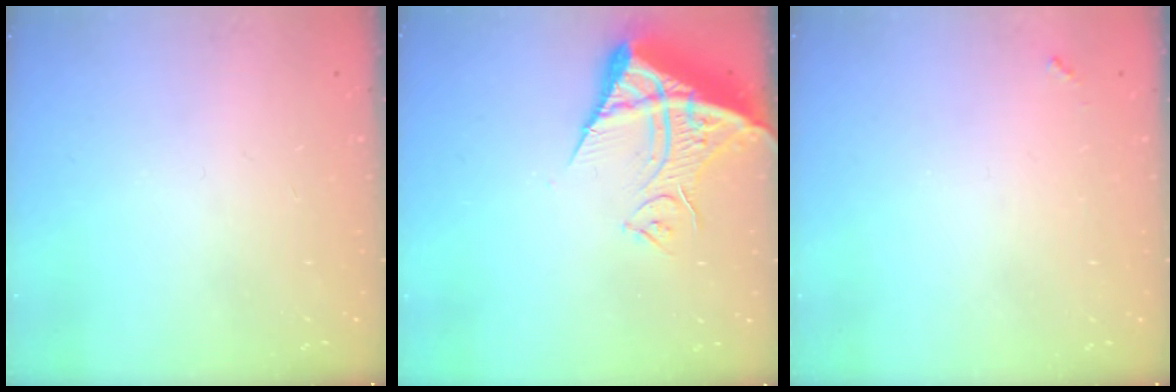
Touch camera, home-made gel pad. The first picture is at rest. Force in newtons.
{"total": 13.0, "press": 12.9, "slide": 1.8}
{"total": 3.5, "press": 3.5, "slide": 0.3}